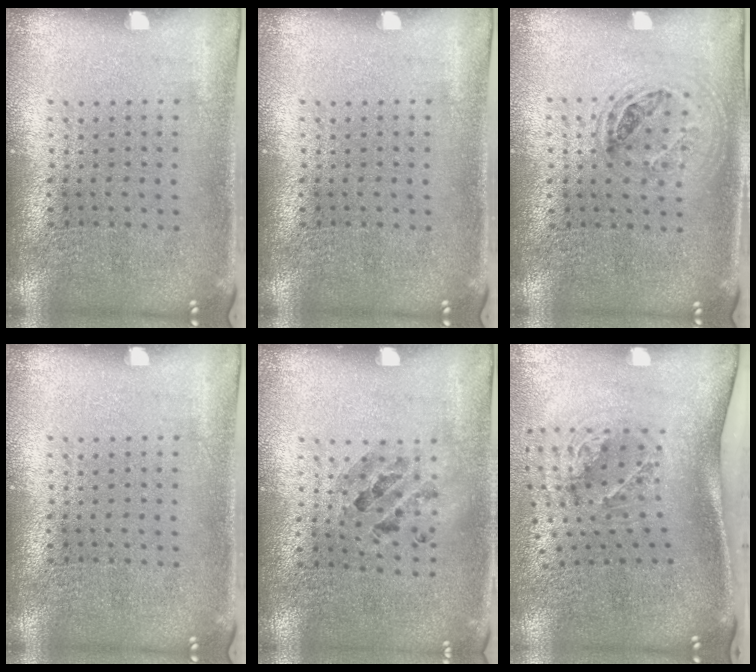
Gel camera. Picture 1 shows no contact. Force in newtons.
{"total": 0.0}
{"total": 1.0, "press": 0.9, "slide": 0.3}
{"total": 0.0}
{"total": 0.8, "press": 0.8, "slide": 0.1}
{"total": 1.8, "press": 1.3, "slide": 1.3}